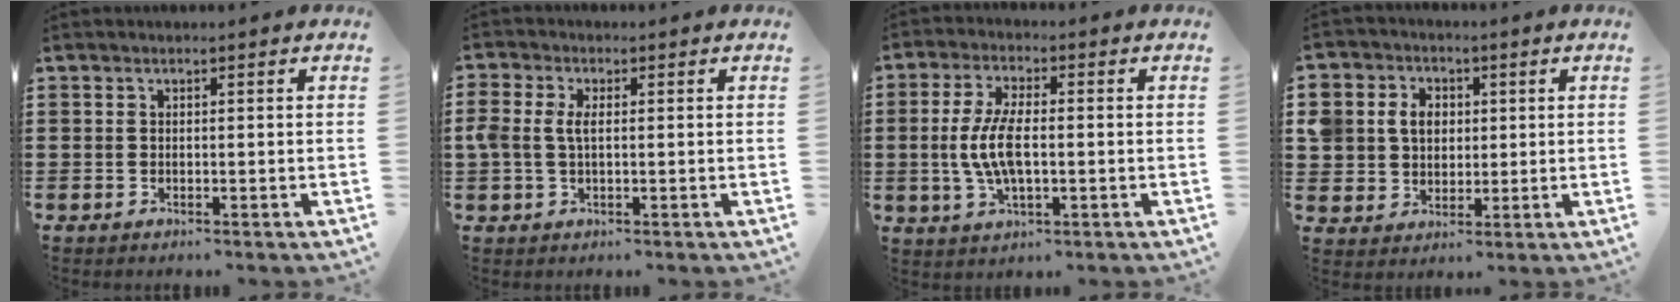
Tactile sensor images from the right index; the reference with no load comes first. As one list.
[{"total": 3.2, "force": [0.2, 1.8, 2.7], "torque": [-0.069, 0.001, -0.003]}, {"total": 7.3, "force": [-0.4, 3.1, 6.6], "torque": [-0.148, -0.003, -0.013]}, {"total": 6.2, "force": [1.4, 5.6, 2.4], "torque": [-0.085, 0.013, 0.020]}]